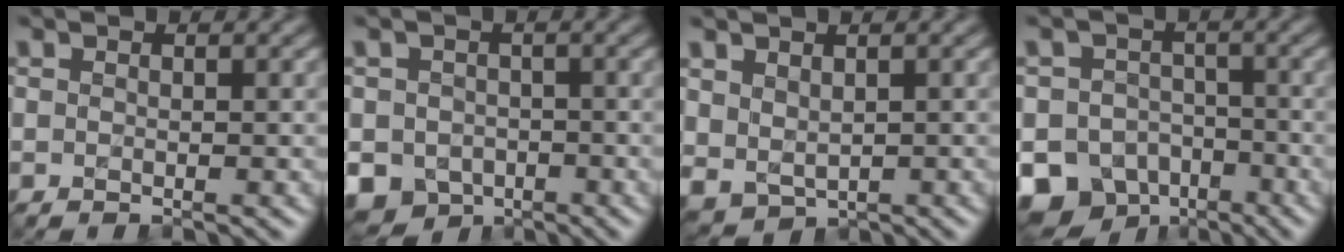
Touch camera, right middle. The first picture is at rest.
{"total": 6.3, "force": [-2.8, 5.2, 2.3], "torque": [-0.028, -0.016, -0.052]}
{"total": 2.2, "force": [1.0, 1.6, 1.1], "torque": [-0.026, -0.007, 0.027]}
{"total": 9.4, "force": [-5.8, 7.0, 2.6], "torque": [-0.031, -0.017, -0.107]}